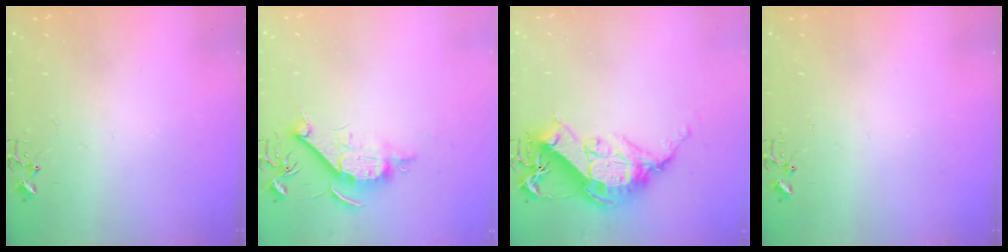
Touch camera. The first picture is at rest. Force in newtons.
{"total": 9.5, "press": 9.5, "slide": 0.9}
{"total": 15.7, "press": 15.6, "slide": 1.4}
{"total": 0.0}